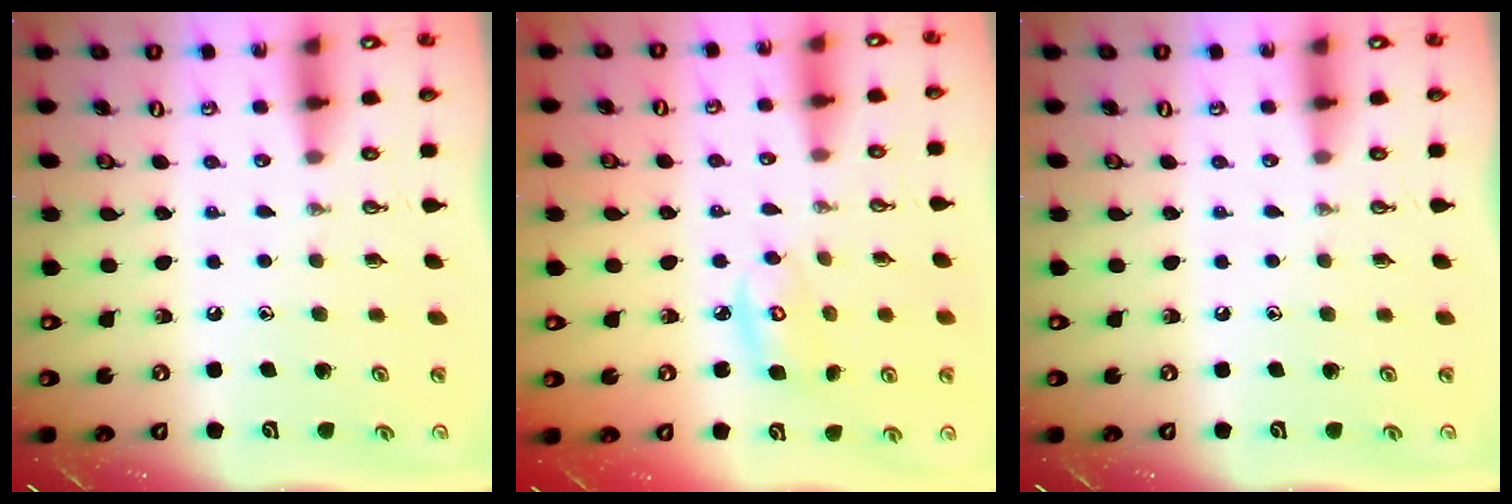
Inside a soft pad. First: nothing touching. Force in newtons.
{"total": 4.9, "press": 4.9, "slide": 0.3}
{"total": 0.0}